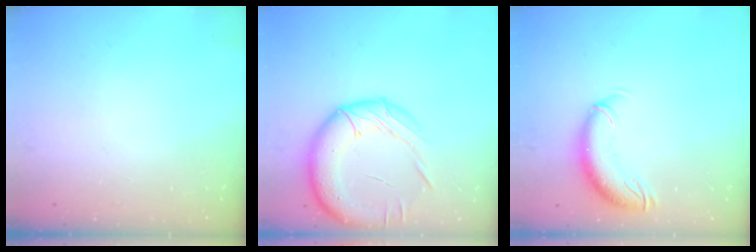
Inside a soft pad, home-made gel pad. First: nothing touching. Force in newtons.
{"total": 20.3, "press": 19.9, "slide": 4.2}
{"total": 10.6, "press": 10.4, "slide": 2.2}